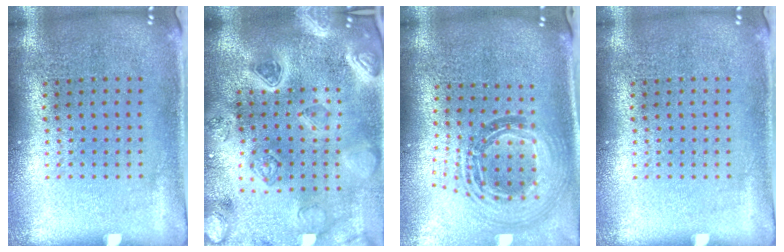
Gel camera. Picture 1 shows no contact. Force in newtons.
{"total": 4.2, "press": 3.7, "slide": 1.9}
{"total": 1.4, "press": 1.2, "slide": 0.7}
{"total": 0.0}